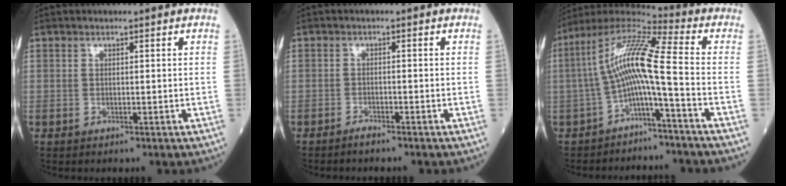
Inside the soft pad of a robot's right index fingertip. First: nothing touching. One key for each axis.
{"total": 1.5, "fx": -1.4, "fy": 0.0, "fz": 0.5, "tx": -0.014, "ty": -0.001, "tz": -0.024}
{"total": 10.5, "fx": -2.5, "fy": 0.0, "fz": 10.2, "tx": -0.195, "ty": 0.036, "tz": -0.052}